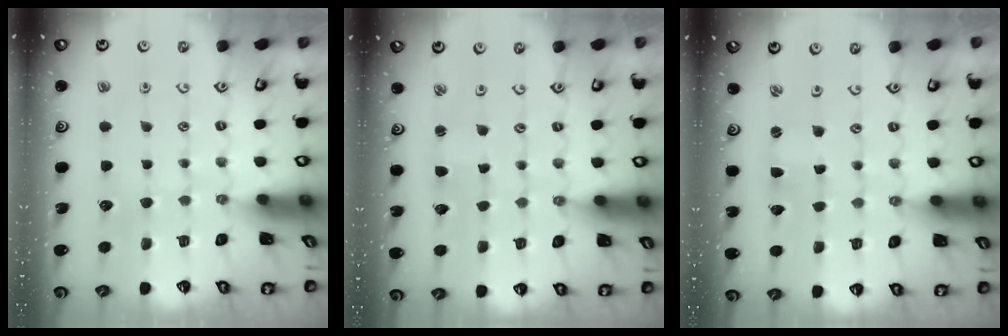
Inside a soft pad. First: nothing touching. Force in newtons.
{"total": 1.8, "press": 1.8, "slide": 0.2}
{"total": 1.3, "press": 1.2, "slide": 0.2}